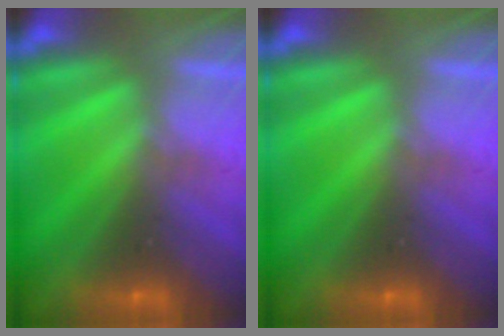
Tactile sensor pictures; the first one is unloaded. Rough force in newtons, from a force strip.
{"total": 0.0}